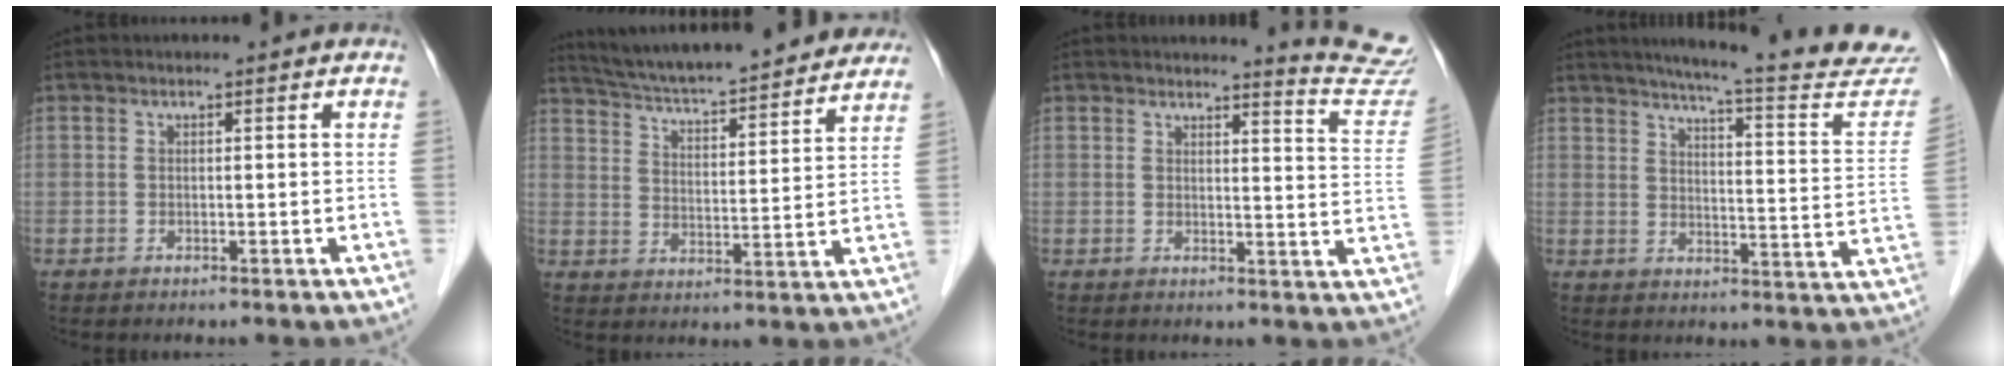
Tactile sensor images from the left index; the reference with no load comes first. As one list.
[{"total": 22.8, "force": [20.7, 3.0, 9.2], "torque": [-0.147, 0.009, 0.287]}, {"total": 9.4, "force": [9.3, -0.9, 0.0], "torque": [-0.001, -0.091, 0.084]}, {"total": 27.9, "force": [25.1, 1.4, 11.9], "torque": [-0.180, -0.084, 0.308]}]